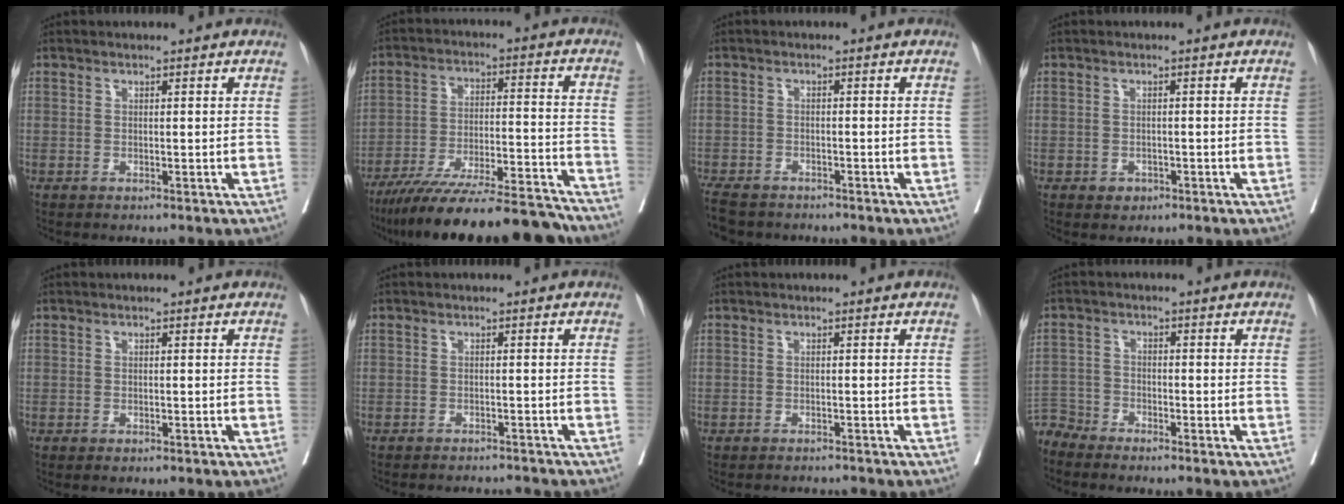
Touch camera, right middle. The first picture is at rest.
{"total": 22.9, "force": [-20.5, 2.0, 10.0], "torque": [-0.133, -0.018, -0.309]}
{"total": 7.3, "force": [-6.1, 2.9, 2.8], "torque": [-0.058, -0.012, -0.096]}
{"total": 1.5, "force": [-0.8, 1.2, 0.5], "torque": [-0.009, 0.002, -0.007]}
{"total": 0.9, "force": [-0.7, 0.3, 0.5], "torque": [-0.011, -0.002, -0.008]}
{"total": 5.0, "force": [-5.0, 0.4, 0.4], "torque": [-0.004, -0.005, -0.063]}
{"total": 2.7, "force": [-2.7, 0.0, 0.0], "torque": [0.004, -0.009, -0.038]}
{"total": 4.4, "force": [-4.3, 0.6, -0.4], "torque": [0.012, -0.007, -0.085]}